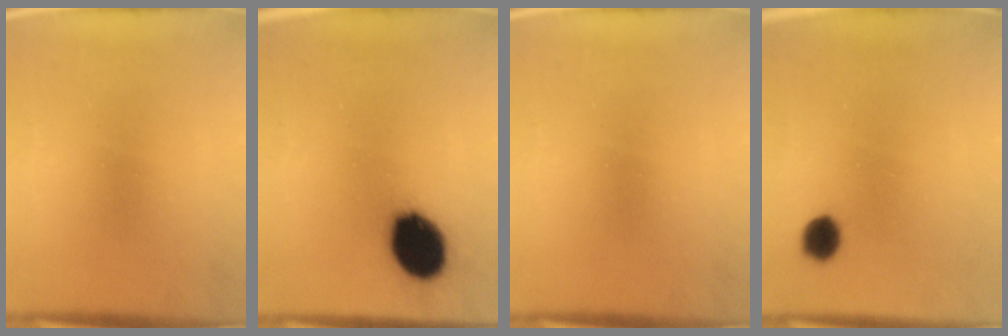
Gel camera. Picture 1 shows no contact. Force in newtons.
{"total": 14.1}
{"total": 0.0}
{"total": 4.2}